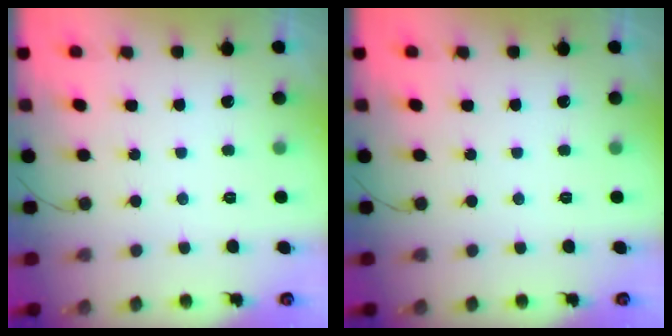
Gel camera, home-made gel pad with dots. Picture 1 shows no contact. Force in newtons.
{"total": 0.0}